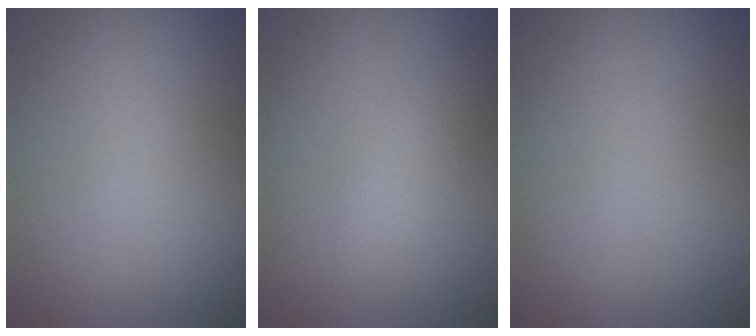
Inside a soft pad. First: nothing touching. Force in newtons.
{"total": 2.4, "press": 2.4, "slide": 0.2}
{"total": 0.0}